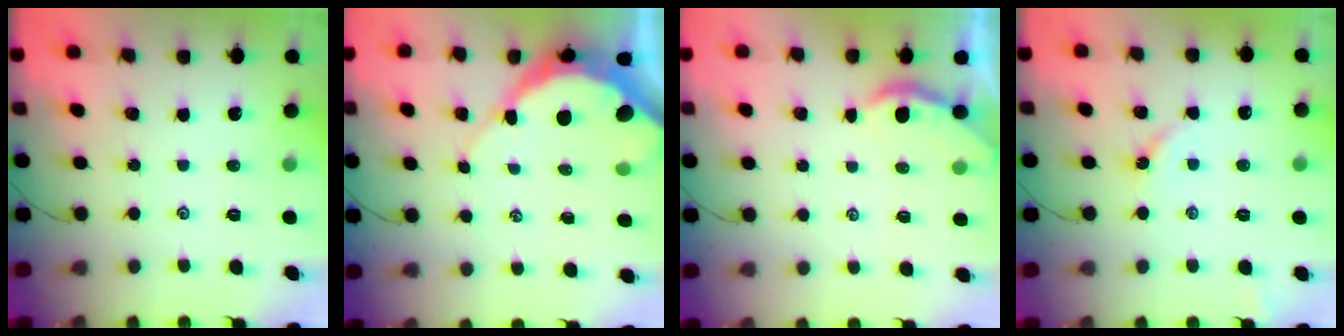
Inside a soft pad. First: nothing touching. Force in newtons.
{"total": 8.7, "press": 8.7, "slide": 1.0}
{"total": 1.9, "press": 1.9, "slide": 0.4}
{"total": 3.8, "press": 3.8, "slide": 0.5}